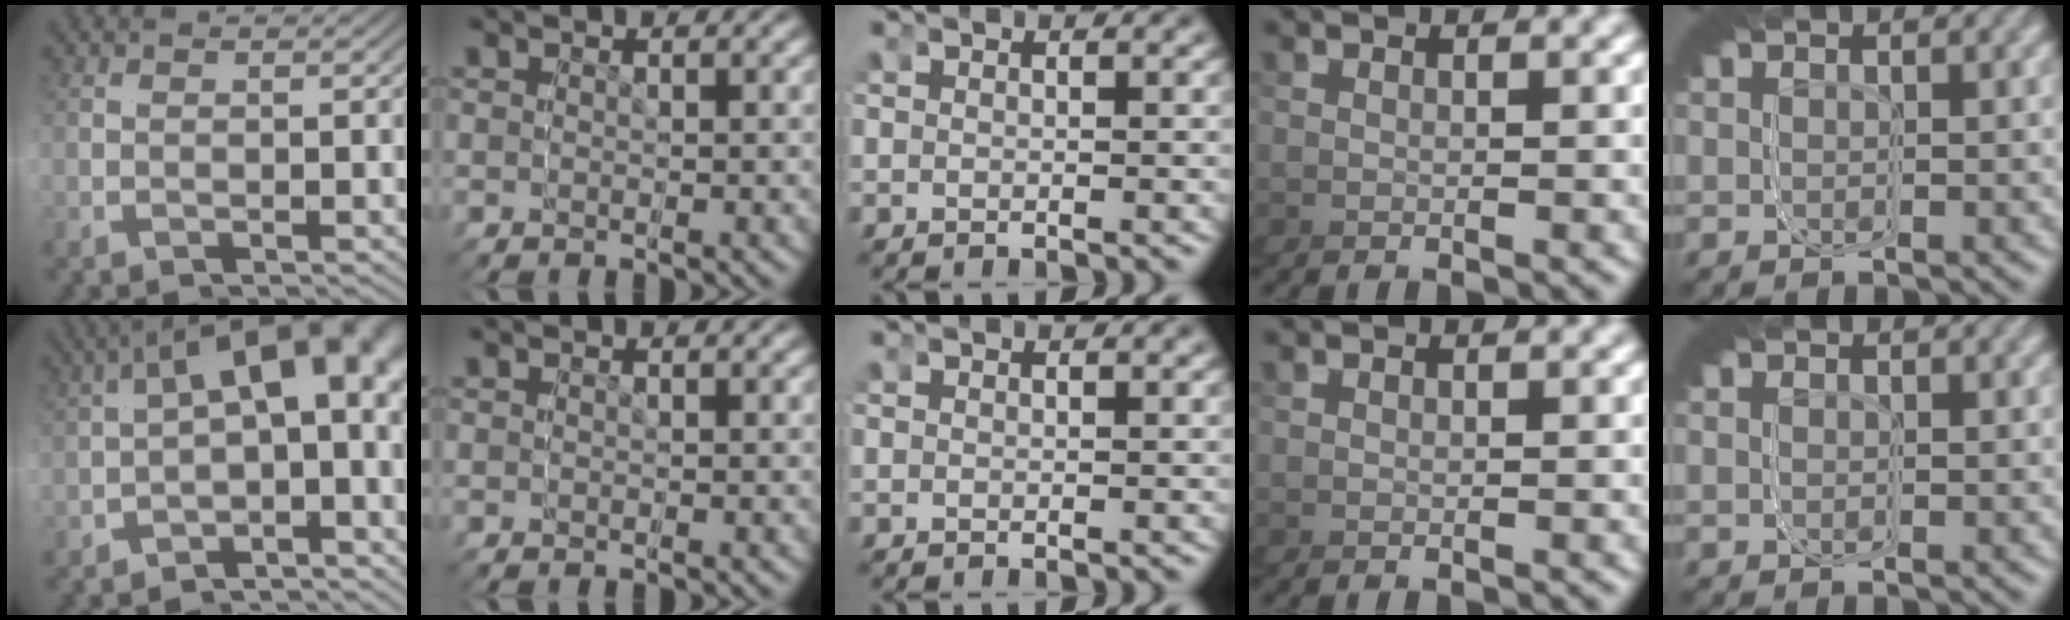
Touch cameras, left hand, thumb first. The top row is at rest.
{"thumb": {"total": 9.9, "force": [-0.5, 4.7, 8.7], "torque": [-0.122, 0.008, -0.021]}}